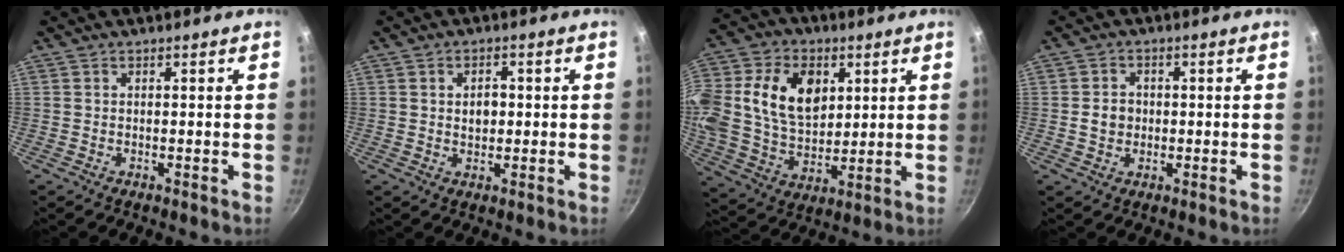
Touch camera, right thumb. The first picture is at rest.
{"total": 3.6, "force": [0.3, 2.5, 2.5], "torque": [-0.027, 0.000, 0.007]}
{"total": 20.5, "force": [5.3, 14.5, 13.4], "torque": [-0.258, 0.008, 0.096]}
{"total": 3.6, "force": [-0.2, 3.2, 1.8], "torque": [-0.014, 0.007, -0.005]}